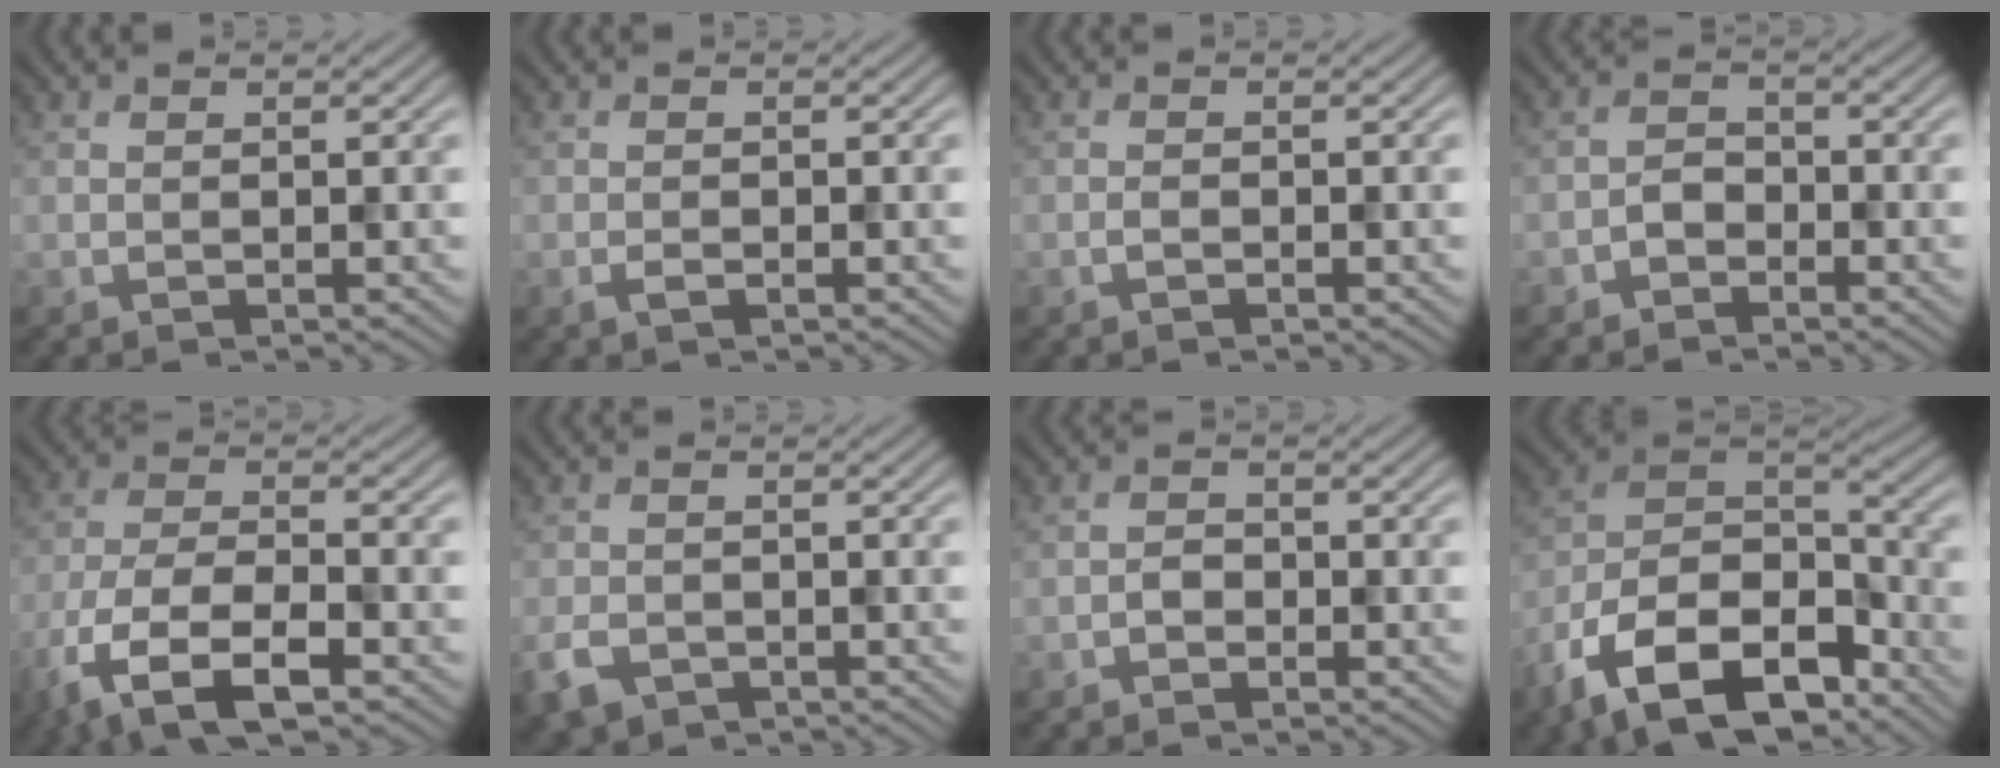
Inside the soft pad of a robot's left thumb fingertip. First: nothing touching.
{"total": 1.3, "force": [-0.7, 0.7, 0.8], "torque": [-0.019, -0.002, -0.013]}
{"total": 0.8, "force": [-0.5, 0.4, 0.5], "torque": [-0.010, 0.002, -0.011]}
{"total": 2.4, "force": [-1.5, 1.5, 0.9], "torque": [-0.015, 0.008, -0.037]}
{"total": 9.7, "force": [-5.5, 3.8, 7.0], "torque": [-0.148, -0.012, -0.117]}
{"total": 4.0, "force": [-2.4, 2.7, 1.9], "torque": [-0.053, -0.010, -0.052]}
{"total": 1.5, "force": [-0.9, 1.1, 0.6], "torque": [-0.009, 0.005, -0.021]}
{"total": 16.0, "force": [-10.4, 8.1, 9.2], "torque": [-0.203, -0.030, -0.196]}